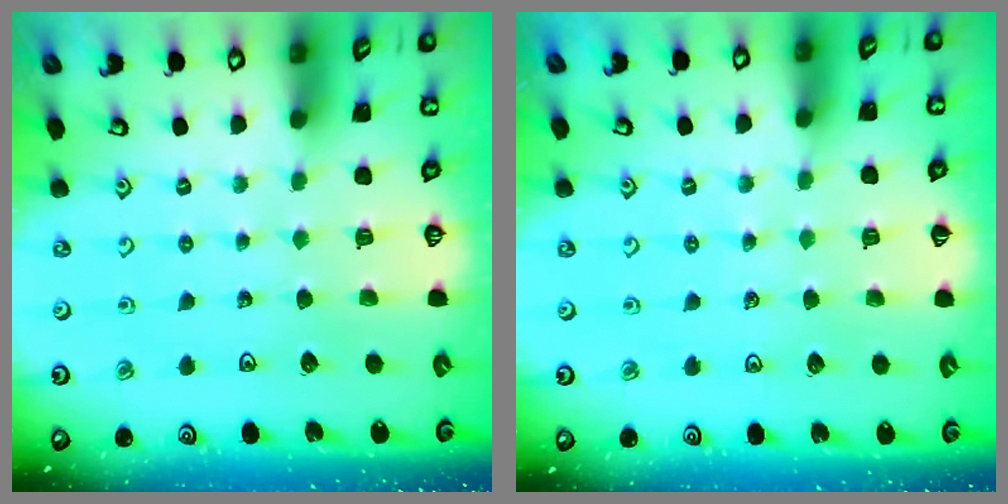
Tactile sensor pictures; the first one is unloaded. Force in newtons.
{"total": 2.1, "press": 2.1, "slide": 0.4}